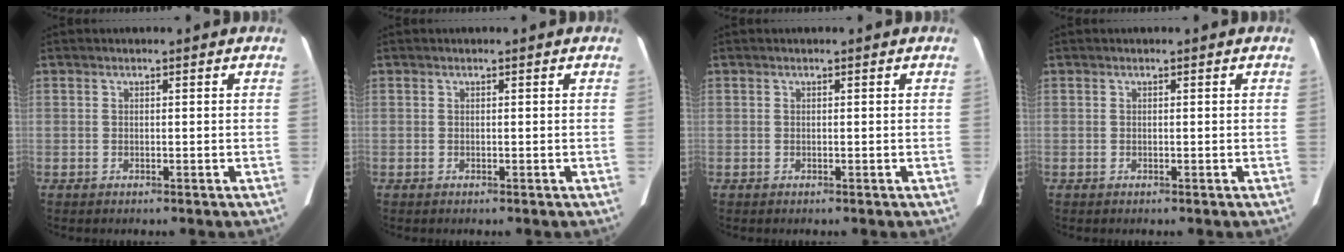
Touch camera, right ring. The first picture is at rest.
{"total": 0.0}
{"total": 0.0}
{"total": 0.0}